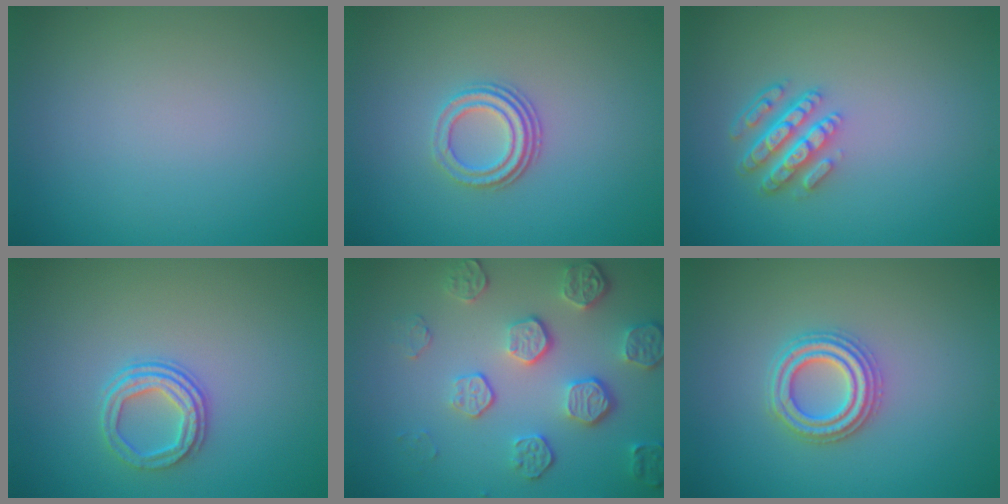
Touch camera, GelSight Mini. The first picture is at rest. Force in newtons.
{"total": 2.9, "press": 2.2, "slide": 2.0}
{"total": 4.5, "press": 3.4, "slide": 3.0}
{"total": 2.8, "press": 2.3, "slide": 1.5}
{"total": 5.4, "press": 4.1, "slide": 3.5}
{"total": 3.1, "press": 3.0, "slide": 0.6}